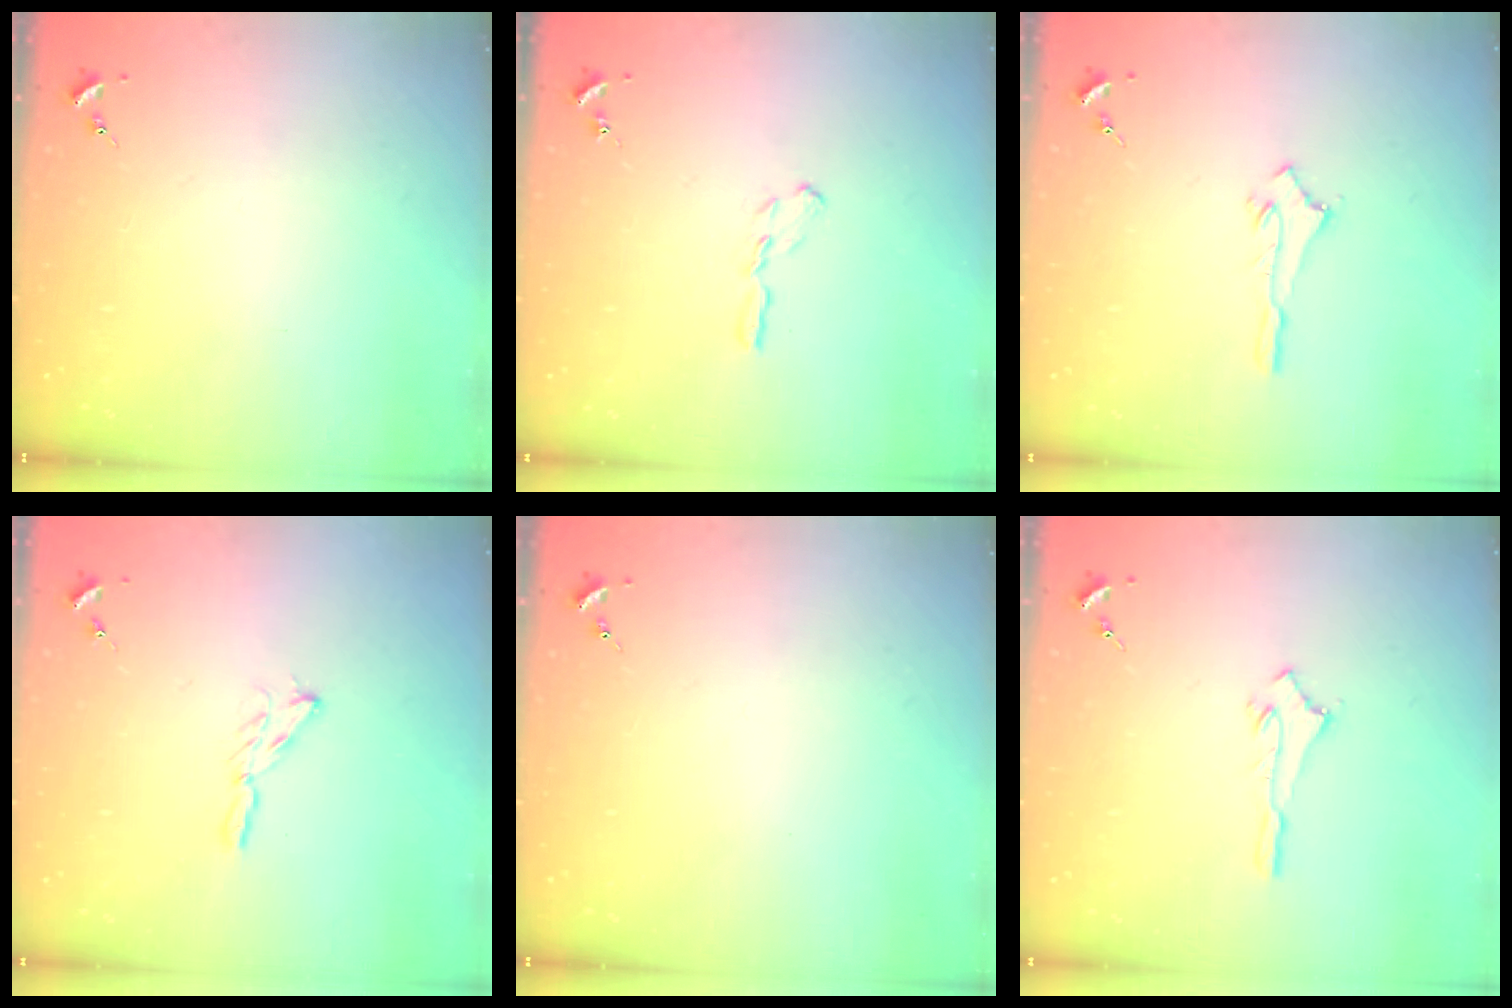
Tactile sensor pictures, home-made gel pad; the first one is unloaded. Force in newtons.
{"total": 4.2, "press": 4.2, "slide": 0.5}
{"total": 2.7, "press": 2.7, "slide": 0.2}
{"total": 5.0, "press": 5.0, "slide": 0.5}
{"total": 0.0}
{"total": 2.7, "press": 2.7, "slide": 0.2}